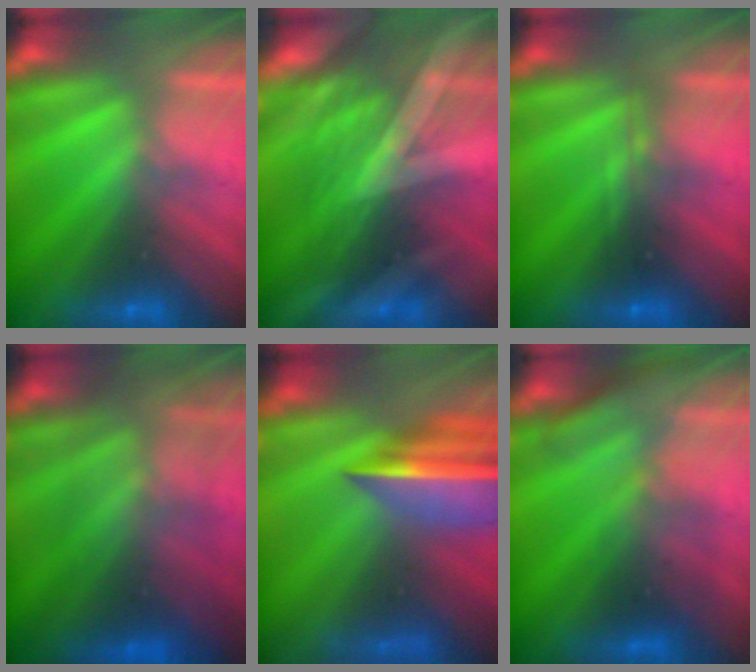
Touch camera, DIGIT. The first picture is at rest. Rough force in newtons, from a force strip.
{"total": 3.0}
{"total": 2.3}
{"total": 5.5}
{"total": 7.0}
{"total": 2.7}